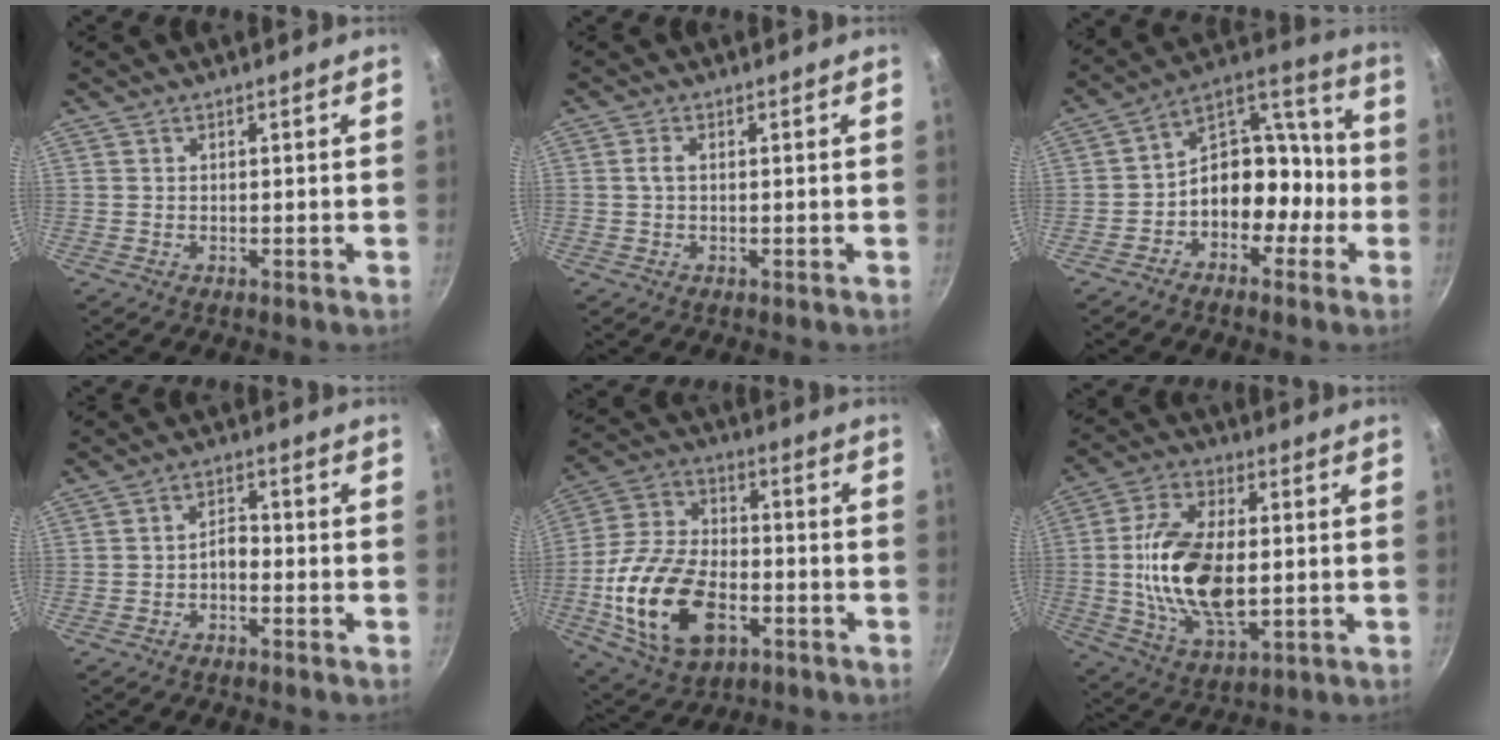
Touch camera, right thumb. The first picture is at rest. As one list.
[{"total": 1.5, "force": [0.1, 0.8, 1.3], "torque": [-0.026, 0.001, 0.000]}, {"total": 14.5, "force": [-3.4, 9.8, 10.1], "torque": [-0.107, 0.061, -0.068]}, {"total": 3.3, "force": [-1.3, 2.0, 2.3], "torque": [-0.027, 0.021, -0.029]}, {"total": 20.3, "force": [-6.1, 12.3, 14.9], "torque": [-0.271, 0.021, -0.103]}, {"total": 18.1, "force": [-0.4, 9.4, 15.5], "torque": [-0.293, -0.001, -0.003]}]